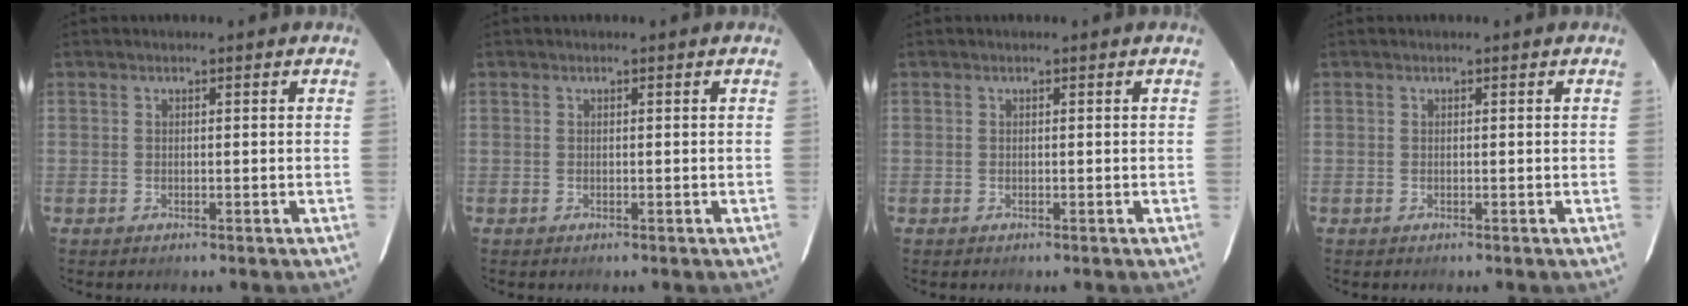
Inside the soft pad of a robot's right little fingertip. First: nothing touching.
{"total": 0.0}
{"total": 0.0}
{"total": 0.0}